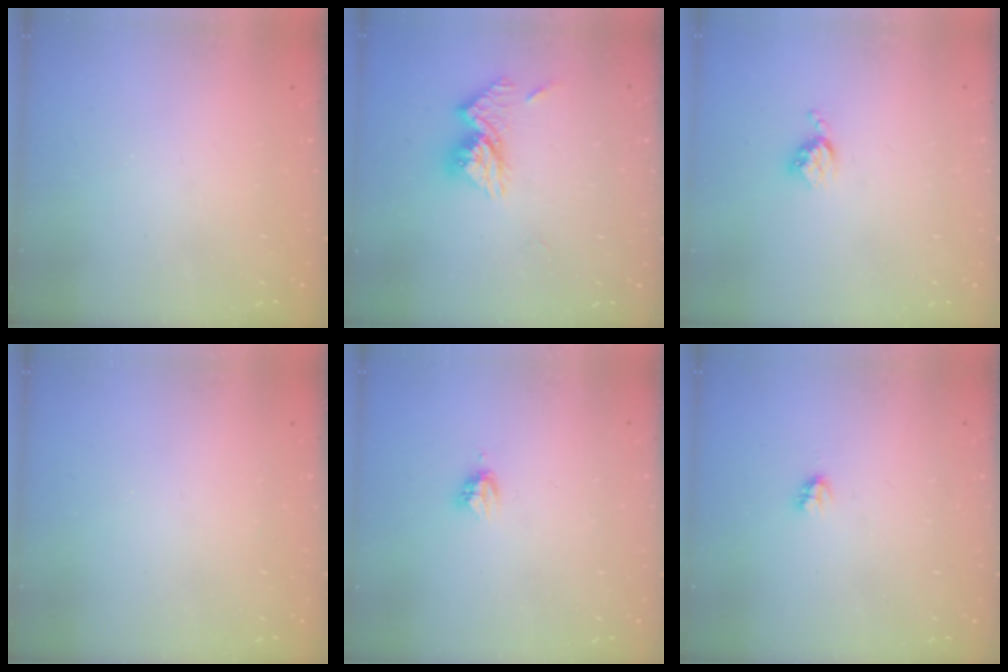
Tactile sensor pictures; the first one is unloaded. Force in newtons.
{"total": 11.0, "press": 11.0, "slide": 0.7}
{"total": 4.0, "press": 4.0, "slide": 0.5}
{"total": 0.0}
{"total": 3.7, "press": 3.7, "slide": 0.5}
{"total": 2.2, "press": 2.2, "slide": 0.2}